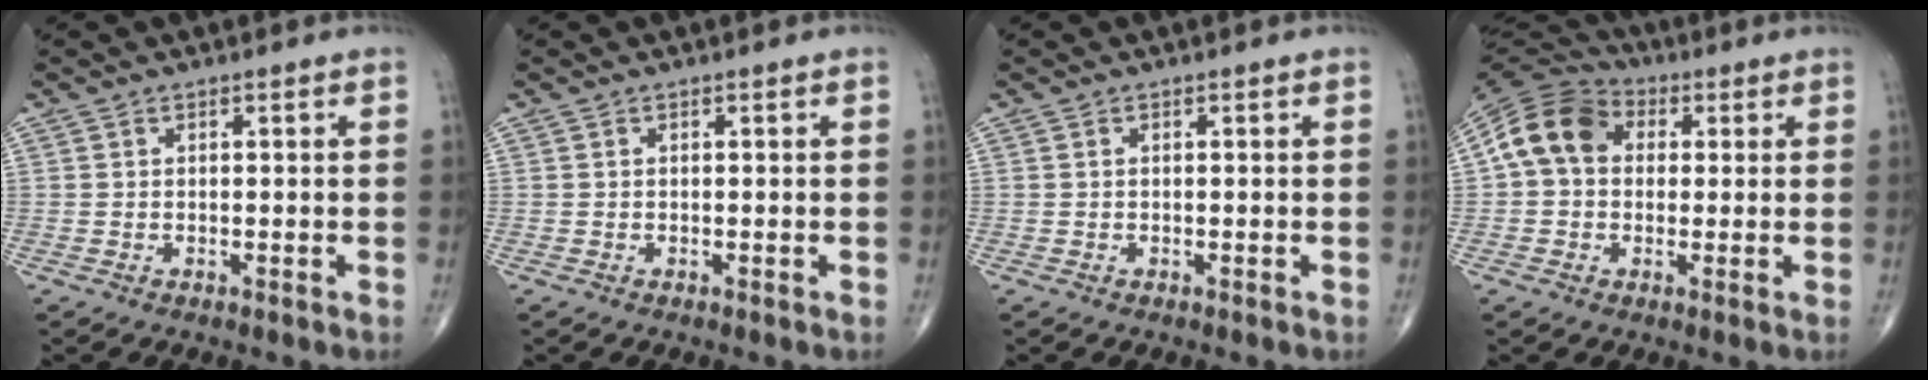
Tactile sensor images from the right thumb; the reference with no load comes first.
{"total": 0.0}
{"total": 0.0}
{"total": 11.7, "force": [1.7, 9.2, 7.0], "torque": [-0.119, 0.028, 0.017]}